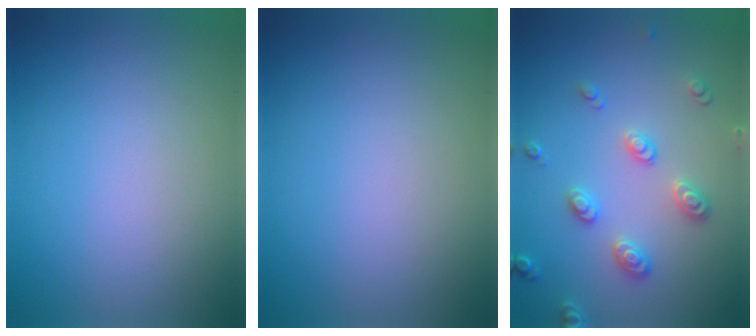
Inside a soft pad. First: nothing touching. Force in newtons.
{"total": 0.0}
{"total": 3.1, "press": 2.7, "slide": 1.4}